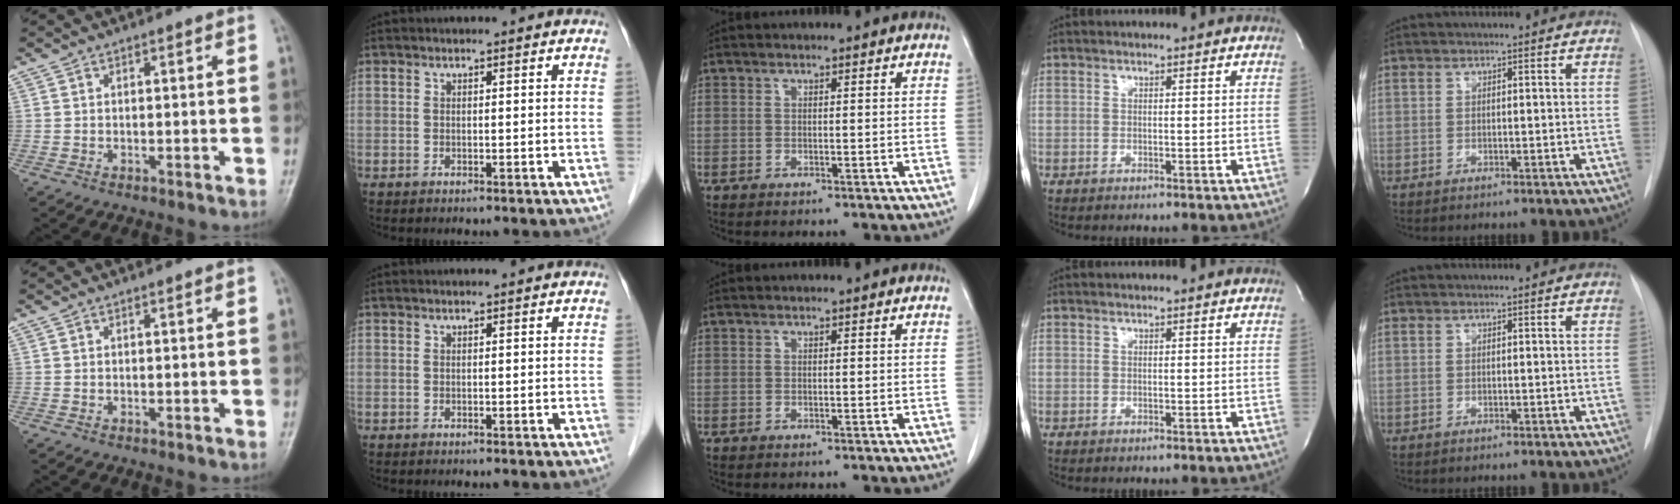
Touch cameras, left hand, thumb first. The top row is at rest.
{}